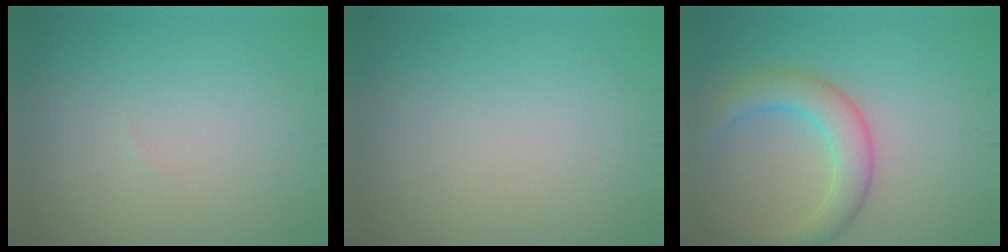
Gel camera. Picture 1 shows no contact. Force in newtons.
{"total": 0.0}
{"total": 4.6, "press": 4.6, "slide": 0.2}